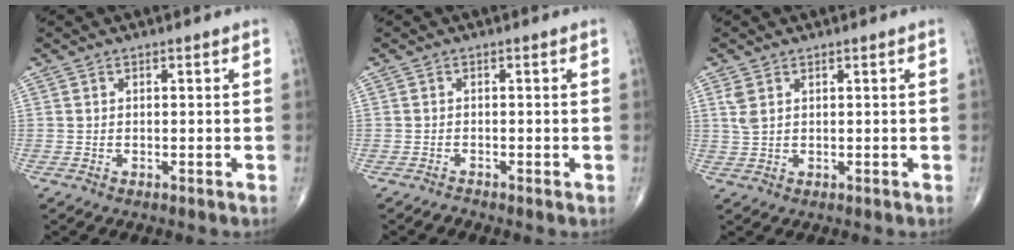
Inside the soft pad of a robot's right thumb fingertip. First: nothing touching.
{"total": 0.6, "force": [-0.6, 0.2, 0.1], "torque": [0.003, -0.001, -0.017]}
{"total": 2.5, "force": [1.2, 1.4, 1.7], "torque": [-0.042, 0.006, 0.033]}